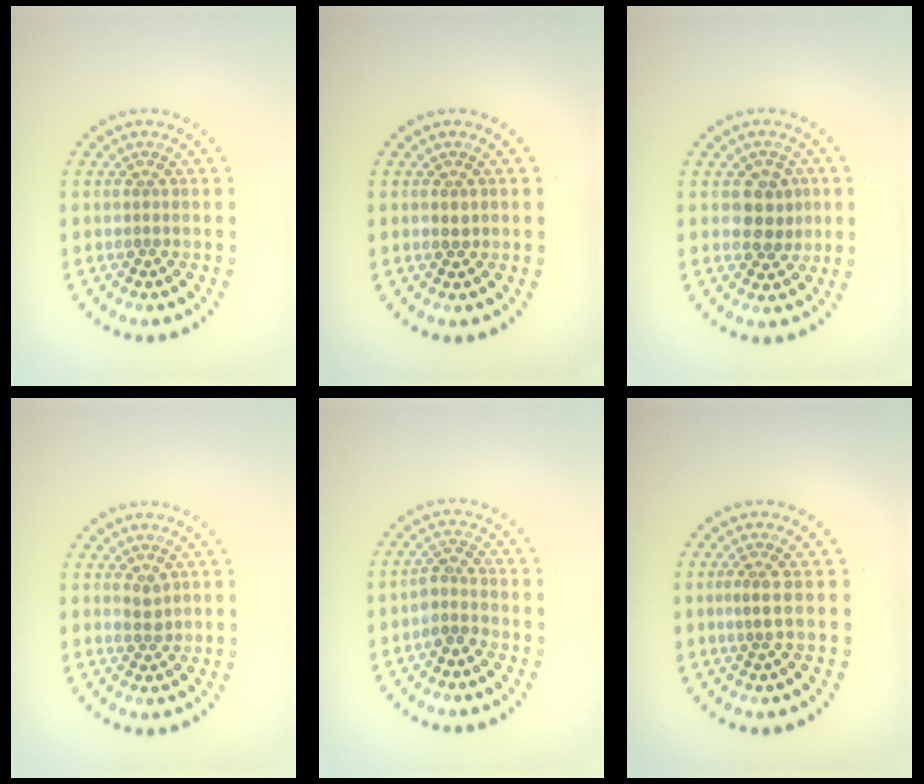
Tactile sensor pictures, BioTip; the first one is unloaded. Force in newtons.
{"total": 0.8, "press": 0.8, "slide": 0.1}
{"total": 3.0, "press": 2.9, "slide": 0.8}
{"total": 1.2, "press": 1.1, "slide": 0.5}
{"total": 2.0, "press": 1.6, "slide": 1.2}
{"total": 1.6, "press": 1.2, "slide": 1.1}